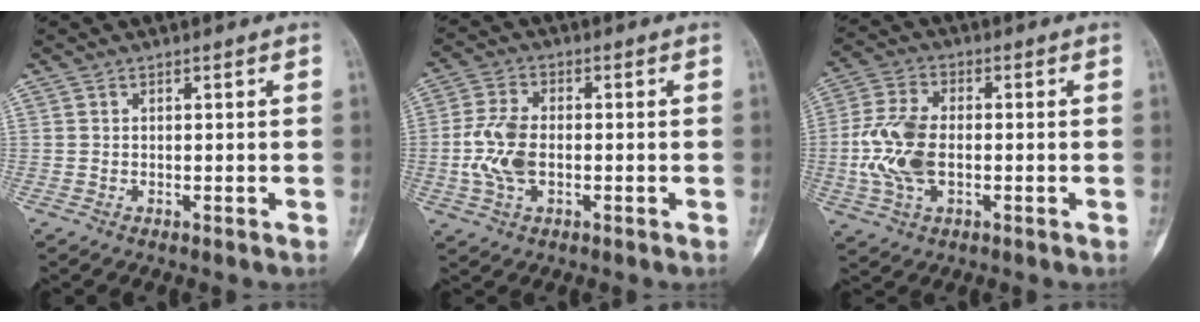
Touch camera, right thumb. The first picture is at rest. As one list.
[{"total": 8.5, "force": [-1.0, 4.9, 6.8], "torque": [-0.148, 0.008, -0.021]}, {"total": 11.4, "force": [-1.1, 6.6, 9.2], "torque": [-0.199, 0.009, -0.023]}]